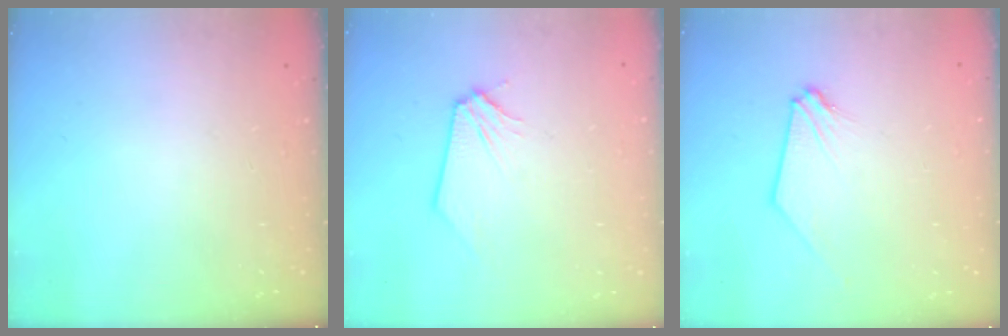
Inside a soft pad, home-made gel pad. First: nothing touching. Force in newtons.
{"total": 0.0}
{"total": 0.0}